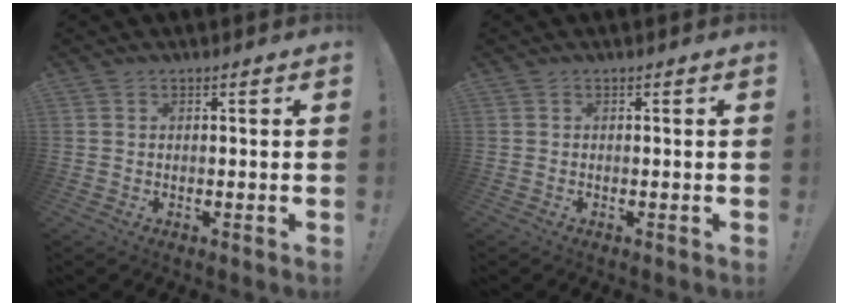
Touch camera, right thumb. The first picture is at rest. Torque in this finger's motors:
{"motor_torque": [-0.04, -0.16, 0.21, -0.12, 0.04]}